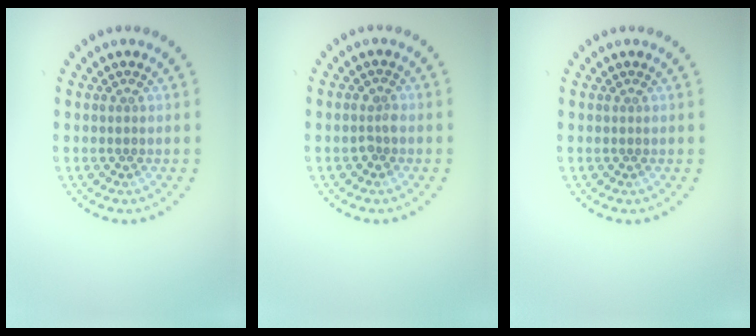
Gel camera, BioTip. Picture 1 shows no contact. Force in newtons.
{"total": 0.9, "press": 0.9, "slide": 0.3}
{"total": 0.0}